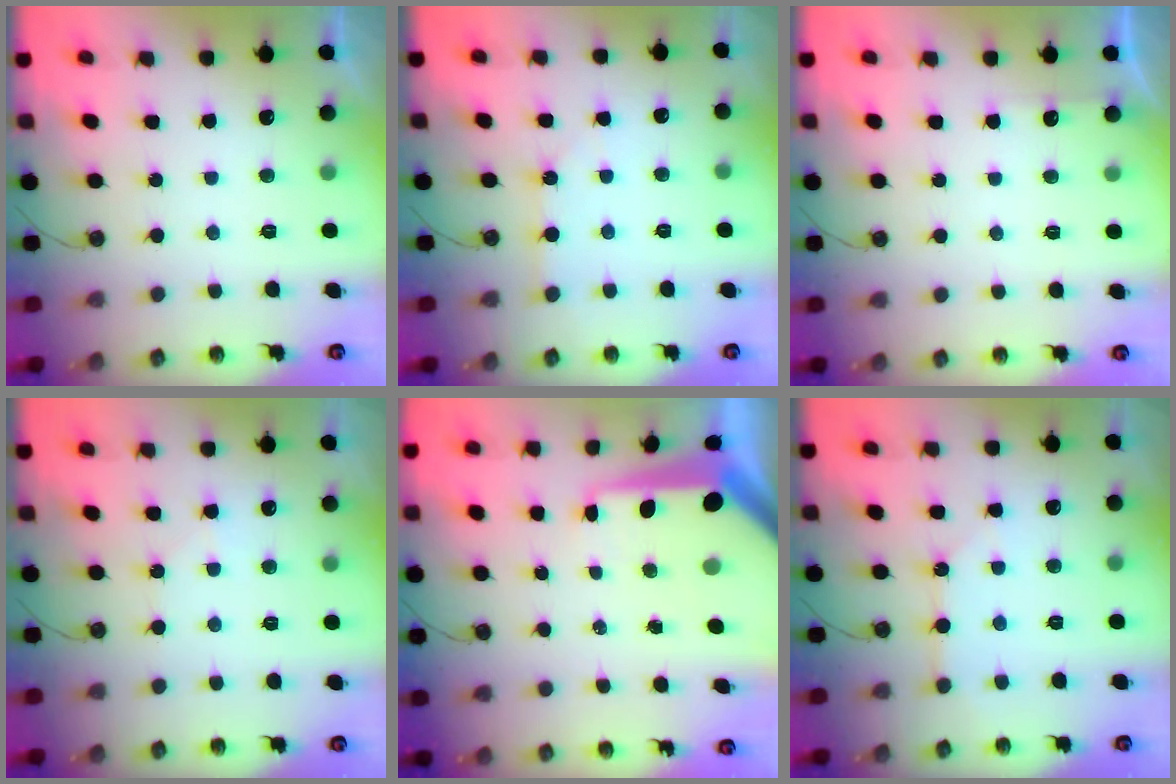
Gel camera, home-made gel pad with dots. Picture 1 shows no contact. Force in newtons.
{"total": 1.7, "press": 1.7, "slide": 0.1}
{"total": 2.7, "press": 2.7, "slide": 0.4}
{"total": 3.8, "press": 3.8, "slide": 0.4}
{"total": 12.2, "press": 12.1, "slide": 1.0}
{"total": 3.6, "press": 3.5, "slide": 0.2}